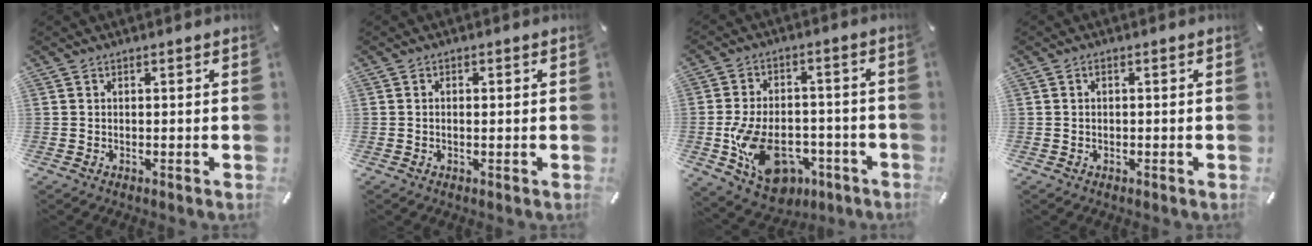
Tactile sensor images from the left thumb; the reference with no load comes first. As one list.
[{"total": 0.9, "force": [-0.1, 0.4, 0.7], "torque": [-0.013, 0.002, -0.003]}, {"total": 14.3, "force": [-5.0, 9.5, 9.4], "torque": [-0.172, 0.034, -0.077]}, {"total": 0.9, "force": [0.0, 0.6, 0.7], "torque": [-0.015, 0.004, -0.002]}]